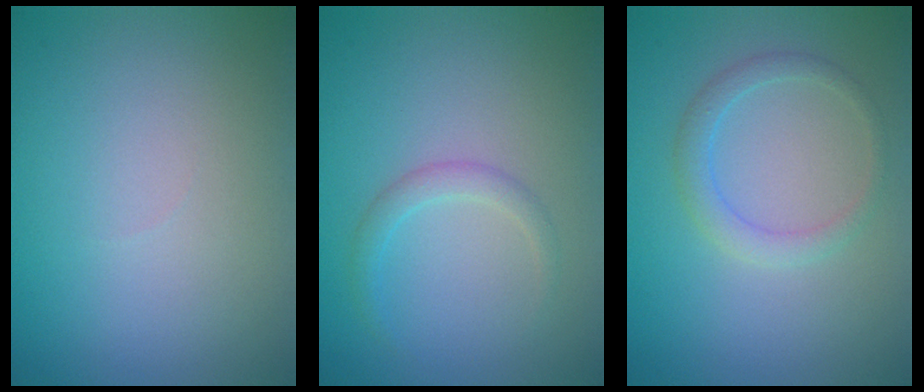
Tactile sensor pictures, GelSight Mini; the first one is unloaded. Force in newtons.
{"total": 1.4, "press": 1.4, "slide": 0.1}
{"total": 1.8, "press": 1.8, "slide": 0.0}